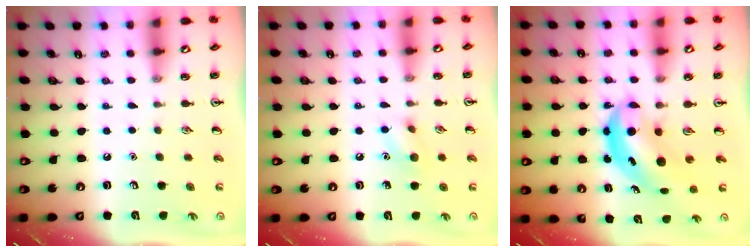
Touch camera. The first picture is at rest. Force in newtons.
{"total": 7.7, "press": 7.5, "slide": 1.8}
{"total": 6.1, "press": 5.9, "slide": 1.6}